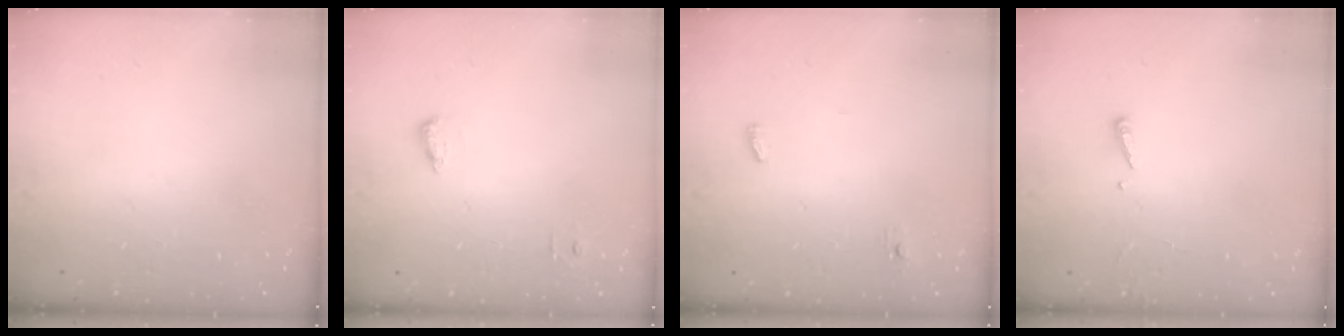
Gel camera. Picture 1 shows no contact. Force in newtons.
{"total": 4.9, "press": 4.8, "slide": 1.0}
{"total": 3.6, "press": 3.4, "slide": 1.0}
{"total": 2.4, "press": 2.4, "slide": 0.2}